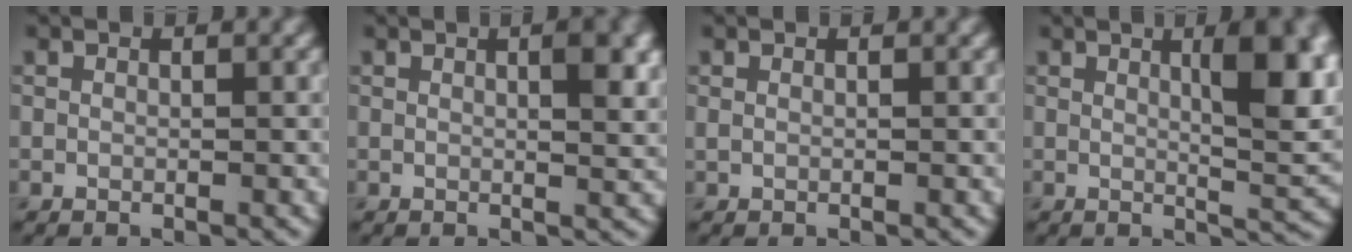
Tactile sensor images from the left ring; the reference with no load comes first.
{"total": 3.4, "force": [1.1, 1.0, 3.1], "torque": [-0.035, 0.004, 0.014]}
{"total": 0.0}
{"total": 7.4, "force": [2.0, 2.1, 6.9], "torque": [-0.076, 0.000, 0.032]}